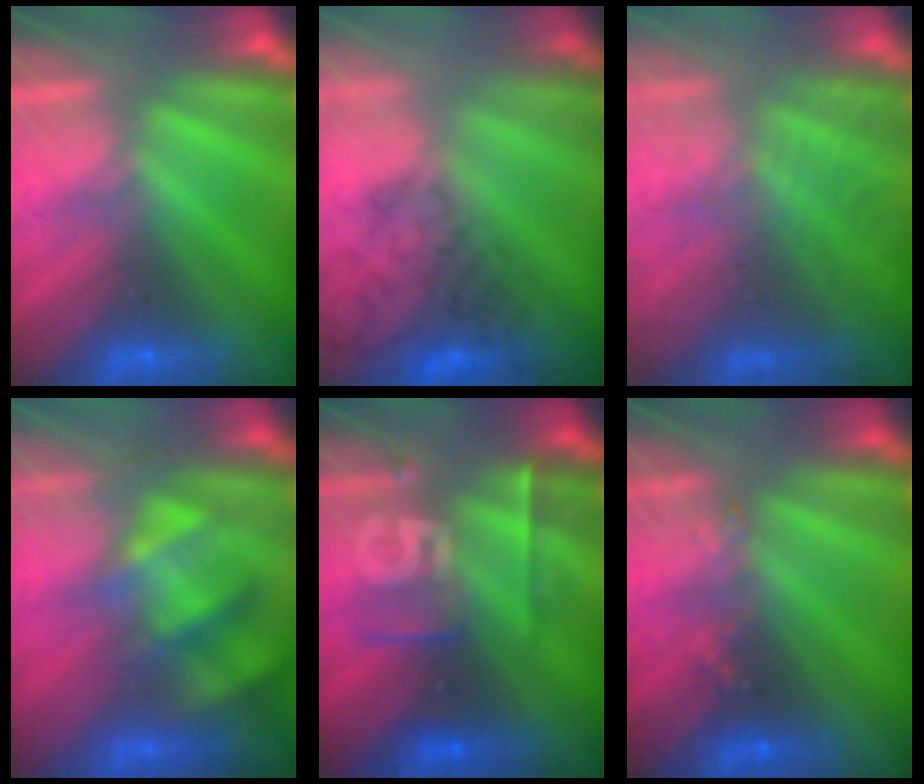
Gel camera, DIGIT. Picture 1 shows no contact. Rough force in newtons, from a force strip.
{"total": 4.2}
{"total": 7.4}
{"total": 4.8}
{"total": 2.4}
{"total": 2.9}